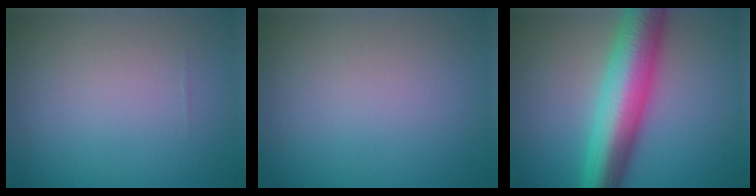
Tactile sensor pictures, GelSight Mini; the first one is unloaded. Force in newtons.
{"total": 0.0}
{"total": 9.6, "press": 9.6, "slide": 0.1}